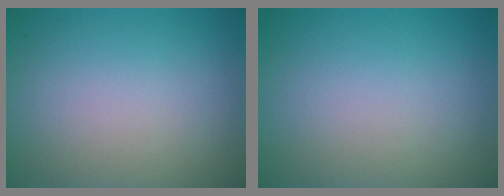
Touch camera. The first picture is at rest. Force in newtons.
{"total": 0.0}